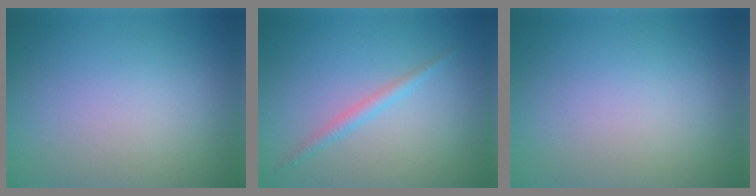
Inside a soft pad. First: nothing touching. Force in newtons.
{"total": 1.4, "press": 1.4, "slide": 0.1}
{"total": 0.0}